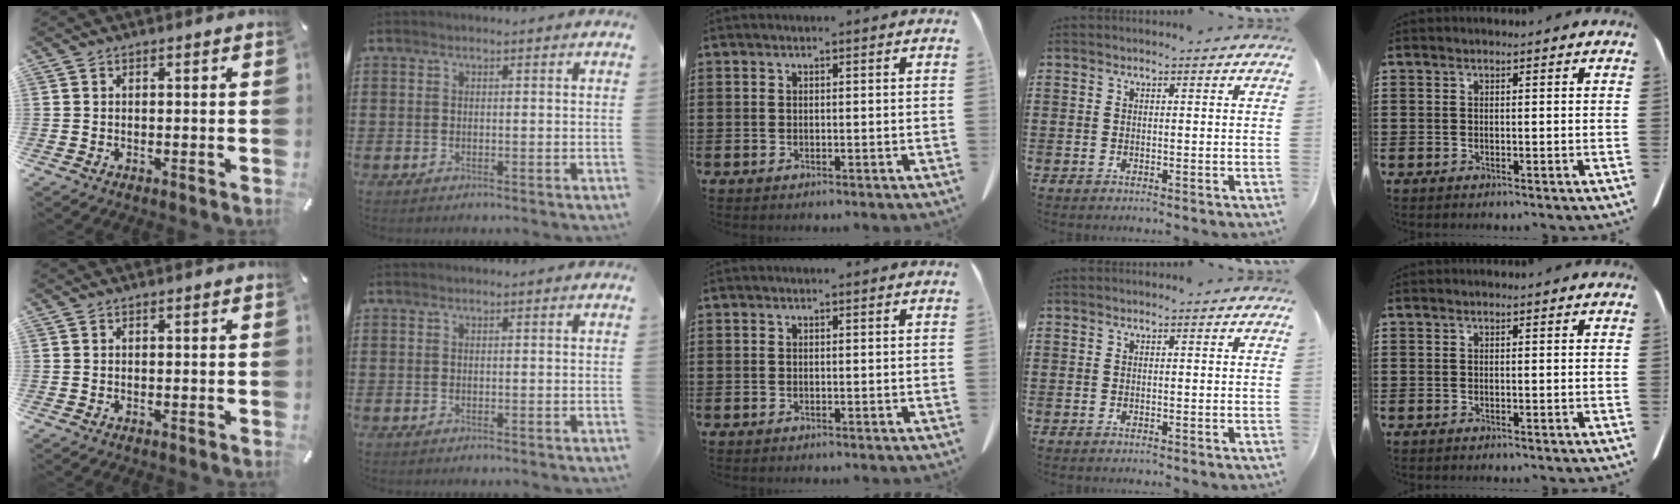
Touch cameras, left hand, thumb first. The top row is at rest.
{}